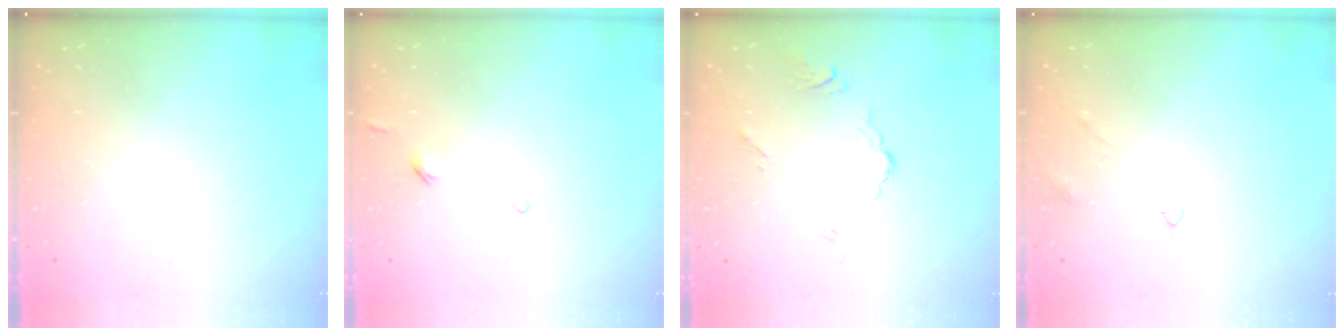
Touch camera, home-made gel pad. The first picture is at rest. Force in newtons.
{"total": 1.8, "press": 1.7, "slide": 0.5}
{"total": 3.0, "press": 2.9, "slide": 0.8}
{"total": 2.1, "press": 2.1, "slide": 0.4}